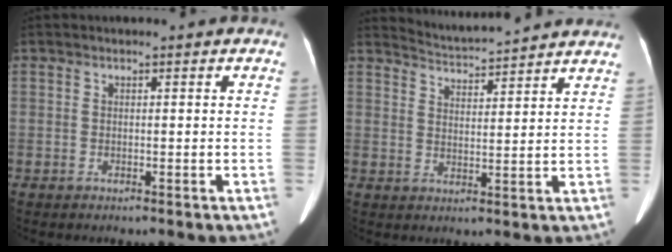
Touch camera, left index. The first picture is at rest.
{"total": 8.8, "force": [8.7, -0.3, 1.2], "torque": [-0.032, 0.015, 0.120]}